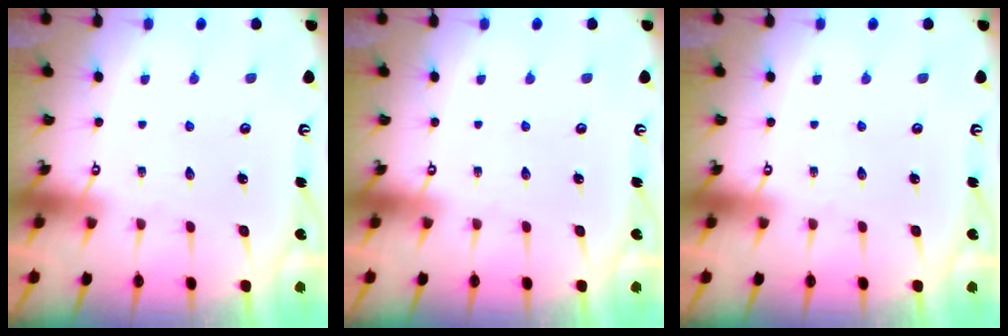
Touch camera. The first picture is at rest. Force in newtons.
{"total": 0.0}
{"total": 0.0}